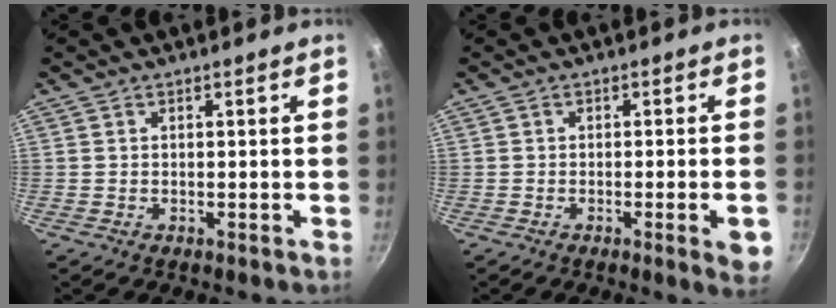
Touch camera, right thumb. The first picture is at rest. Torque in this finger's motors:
{"motor_torque": [0.11, -0.05, -0.03, 0.49, 0.00]}